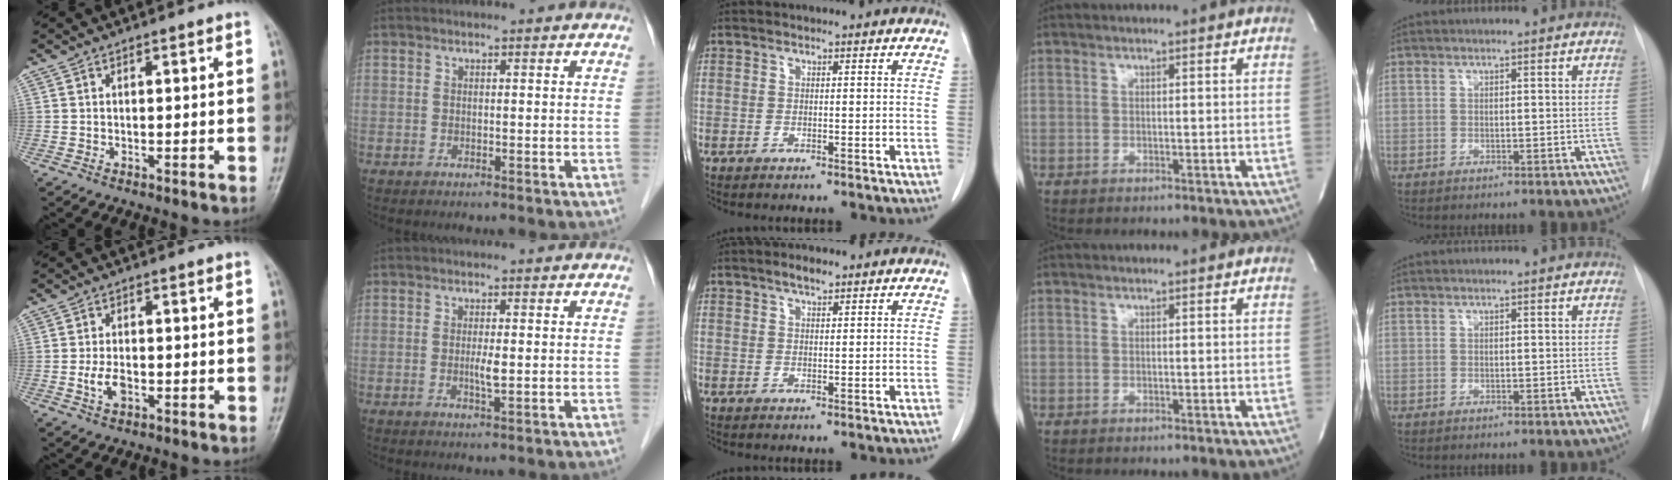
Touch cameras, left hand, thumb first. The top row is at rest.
{"thumb": {"total": 3.6, "force": [-0.9, 2.0, 2.8], "torque": [-0.055, 0.001, -0.017]}, "index": {"total": 1.9, "force": [0.0, 0.2, 1.9], "torque": [-0.039, -0.002, 0.000]}, "middle": {"total": 2.1, "force": [1.6, 0.6, 1.2], "torque": [-0.026, 0.004, 0.027]}}